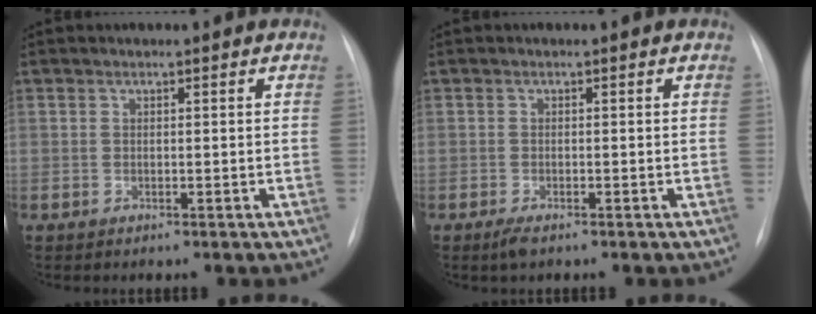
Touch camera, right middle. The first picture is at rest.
{"total": 1.6, "force": [-1.0, 0.5, 1.1], "torque": [-0.026, -0.004, -0.017]}